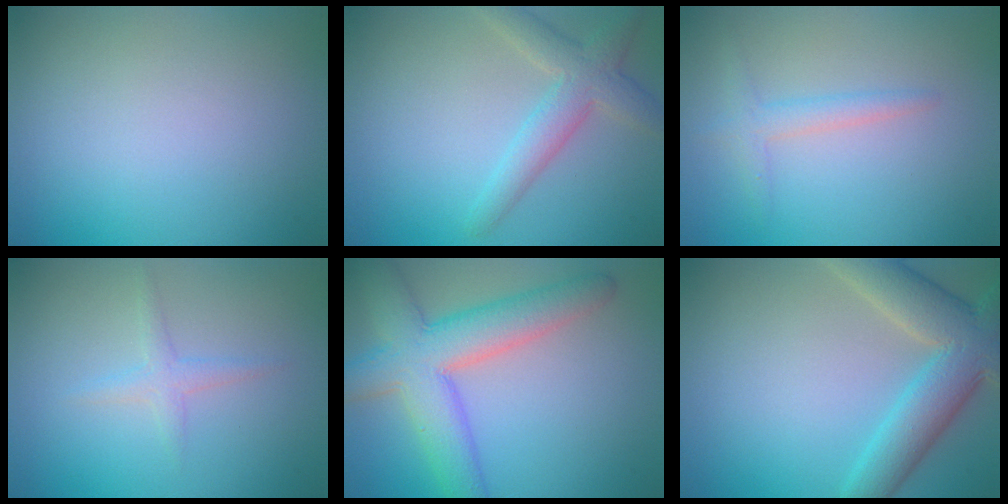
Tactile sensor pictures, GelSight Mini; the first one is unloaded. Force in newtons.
{"total": 3.8, "press": 3.8, "slide": 0.3}
{"total": 1.8, "press": 1.8, "slide": 0.1}
{"total": 1.4, "press": 1.4, "slide": 0.0}
{"total": 7.8, "press": 7.8, "slide": 0.4}
{"total": 7.0, "press": 7.0, "slide": 0.4}